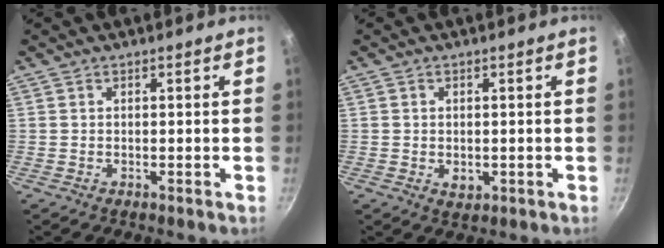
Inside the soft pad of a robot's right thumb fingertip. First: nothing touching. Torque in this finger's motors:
{"motor_torque": [-0.21, -0.13, -0.43, 0.19, -0.03]}